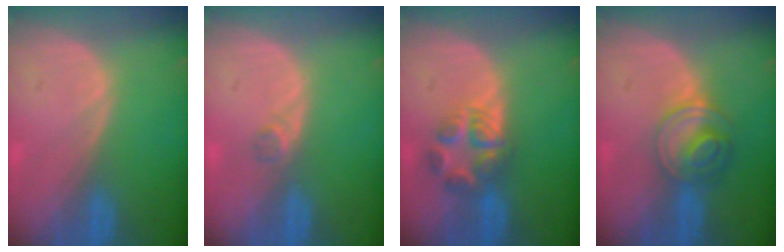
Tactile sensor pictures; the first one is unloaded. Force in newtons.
{"total": 1.3, "press": 1.1, "slide": 0.7}
{"total": 5.5, "press": 5.5, "slide": 0.9}
{"total": 6.3, "press": 5.5, "slide": 3.1}